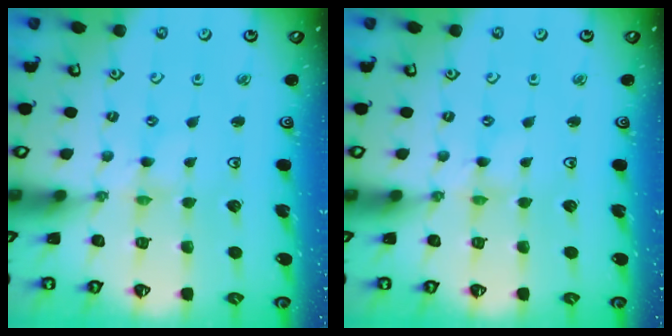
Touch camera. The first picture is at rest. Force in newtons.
{"total": 0.0}